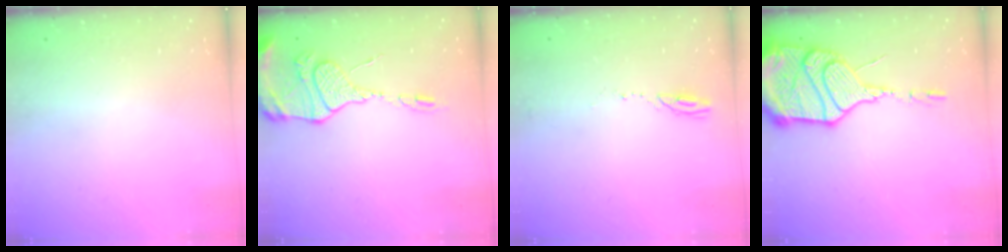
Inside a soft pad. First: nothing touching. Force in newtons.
{"total": 13.6, "press": 13.5, "slide": 1.1}
{"total": 2.6, "press": 2.6, "slide": 0.3}
{"total": 20.3, "press": 20.1, "slide": 2.1}